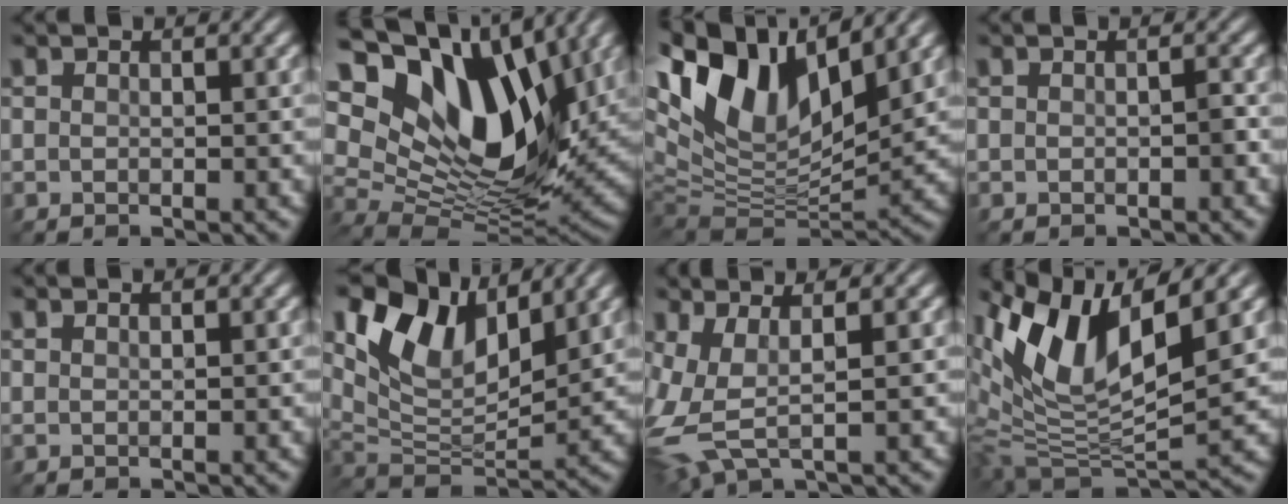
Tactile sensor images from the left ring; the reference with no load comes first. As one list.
[{"total": 16.0, "force": [7.2, 8.7, 11.3], "torque": [-0.199, 0.014, 0.123]}, {"total": 14.3, "force": [6.1, 7.2, 10.7], "torque": [-0.205, 0.022, 0.110]}, {"total": 0.6, "force": [-0.2, 0.1, 0.6], "torque": [-0.009, 0.004, -0.002]}, {"total": 0.6, "force": [0.5, 0.2, 0.4], "torque": [-0.005, -0.002, 0.003]}, {"total": 9.2, "force": [5.2, 4.5, 6.1], "torque": [-0.116, 0.001, 0.097]}, {"total": 5.1, "force": [-0.1, 2.1, 4.6], "torque": [-0.130, -0.008, -0.001]}, {"total": 10.5, "force": [5.0, 4.1, 8.3], "torque": [-0.166, 0.002, 0.096]}]